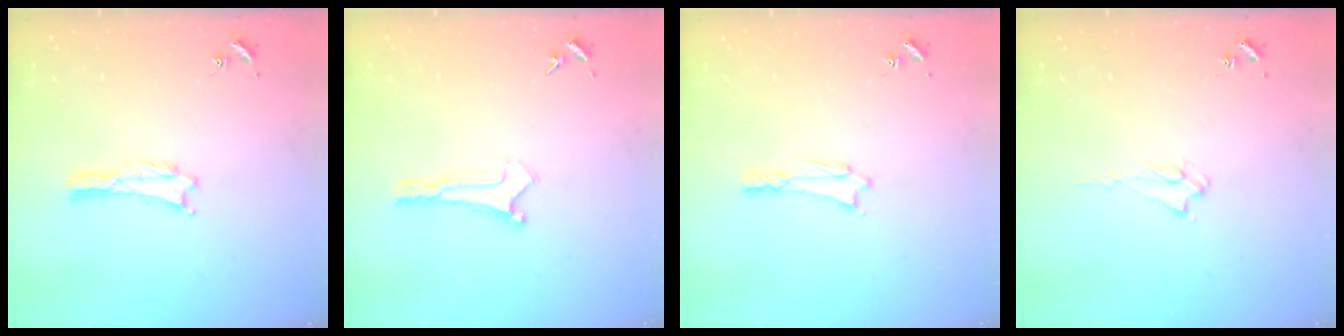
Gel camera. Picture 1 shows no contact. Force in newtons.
{"total": 0.0}
{"total": 0.7, "press": 0.7, "slide": 0.1}
{"total": 1.9, "press": 1.8, "slide": 0.4}